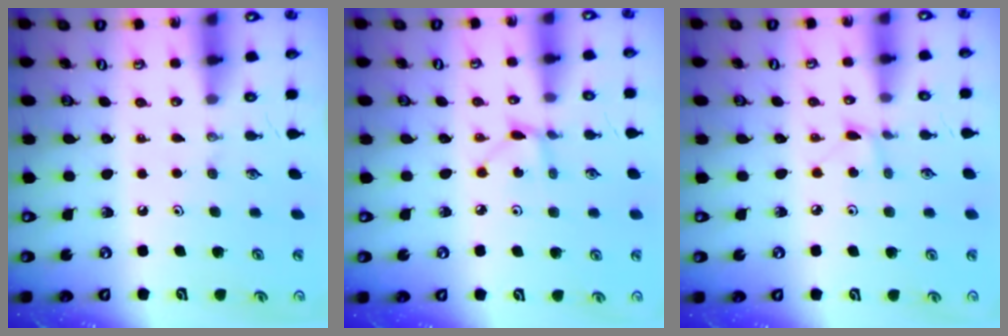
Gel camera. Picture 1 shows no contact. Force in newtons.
{"total": 3.3, "press": 3.3, "slide": 0.4}
{"total": 3.0, "press": 3.0, "slide": 0.5}